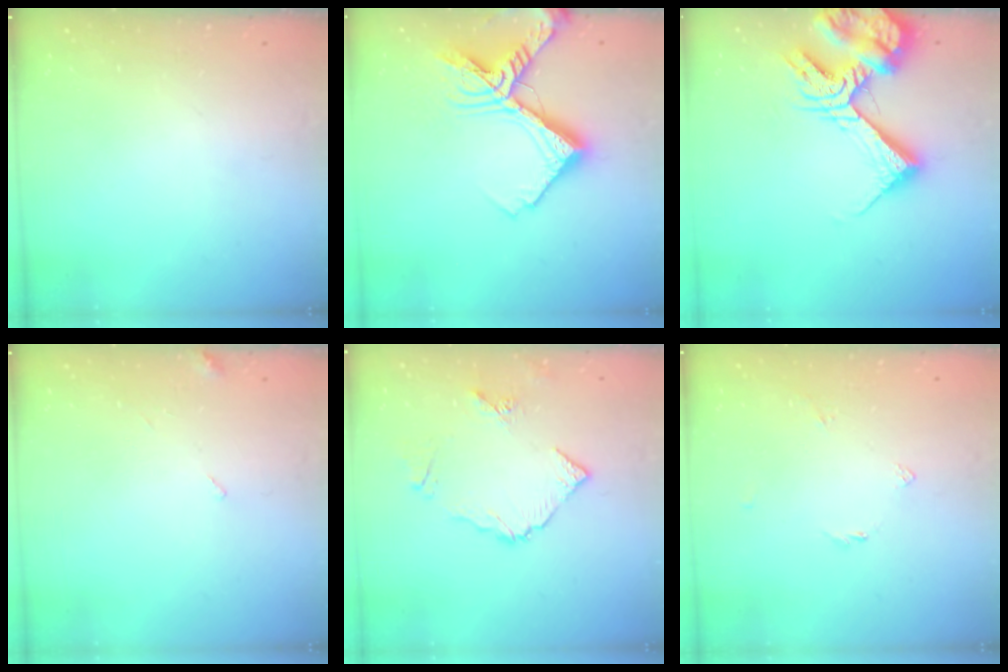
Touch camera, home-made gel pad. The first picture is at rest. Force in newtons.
{"total": 17.9, "press": 17.7, "slide": 2.3}
{"total": 18.1, "press": 18.0, "slide": 2.0}
{"total": 3.6, "press": 3.6, "slide": 0.4}
{"total": 8.5, "press": 8.5, "slide": 0.2}
{"total": 2.8, "press": 2.7, "slide": 0.6}